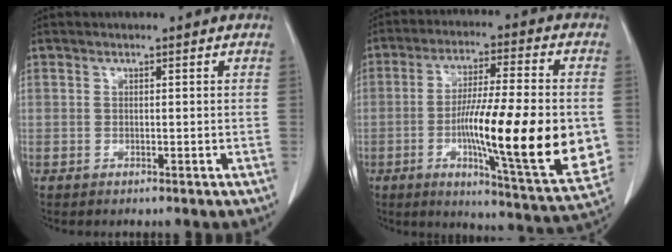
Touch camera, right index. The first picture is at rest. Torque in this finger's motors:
{"motor_torque": [2.14, 0.00, 0.56, 0.14]}